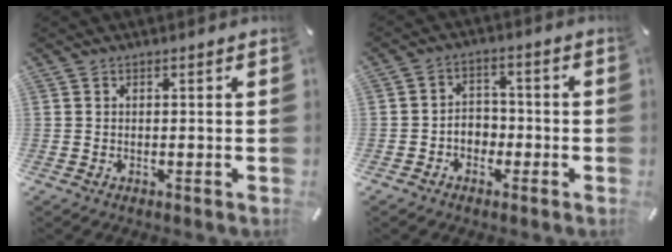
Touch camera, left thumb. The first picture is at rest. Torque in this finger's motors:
{"motor_torque": [-0.01, 0.04, 0.01, 0.04, -0.01]}